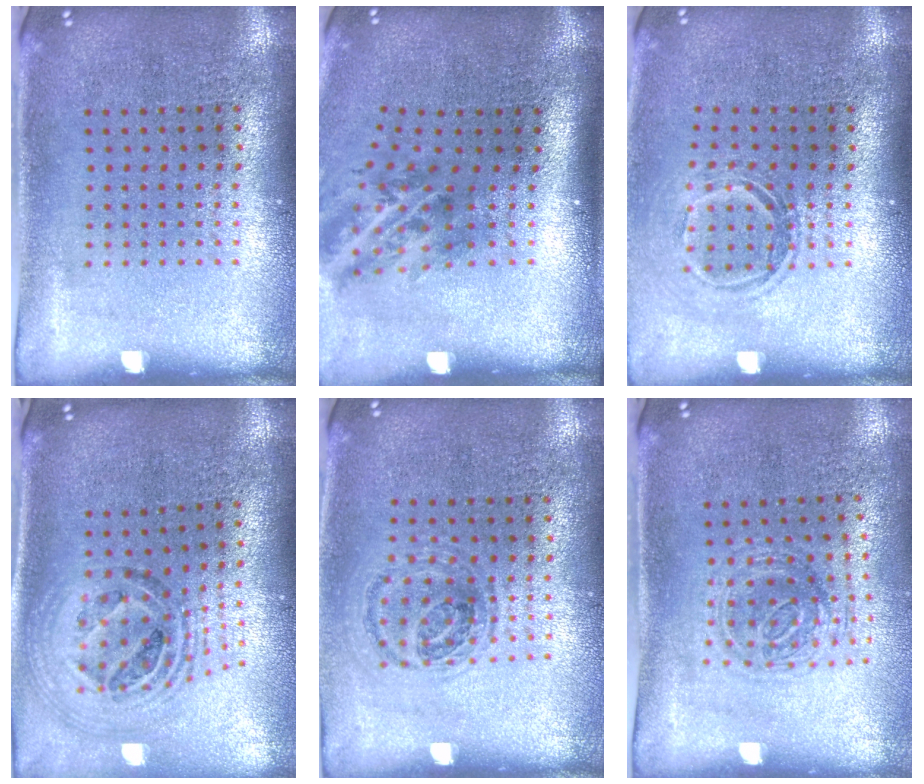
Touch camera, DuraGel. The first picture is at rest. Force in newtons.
{"total": 1.9, "press": 1.3, "slide": 1.5}
{"total": 1.5, "press": 1.1, "slide": 1.0}
{"total": 1.6, "press": 1.4, "slide": 0.8}
{"total": 1.1, "press": 1.0, "slide": 0.5}
{"total": 1.0, "press": 0.9, "slide": 0.3}